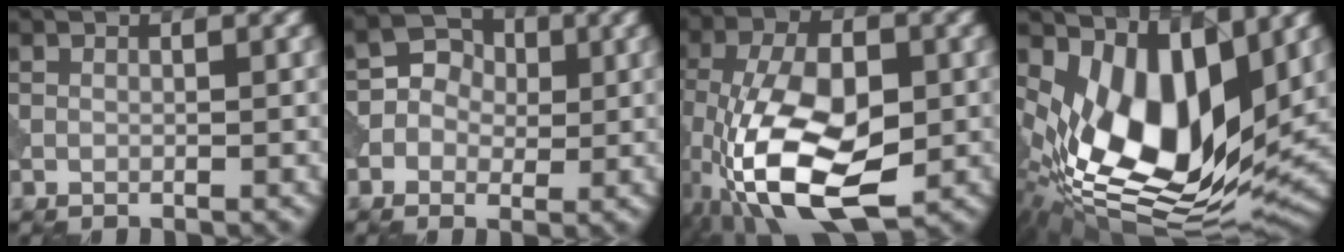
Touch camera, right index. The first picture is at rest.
{"total": 4.1, "force": [0.0, 3.7, 1.9], "torque": [-0.015, 0.012, -0.020]}
{"total": 13.3, "force": [-4.9, 6.3, 10.6], "torque": [-0.218, -0.014, -0.094]}
{"total": 13.3, "force": [2.1, 7.0, 11.1], "torque": [-0.200, -0.014, 0.033]}